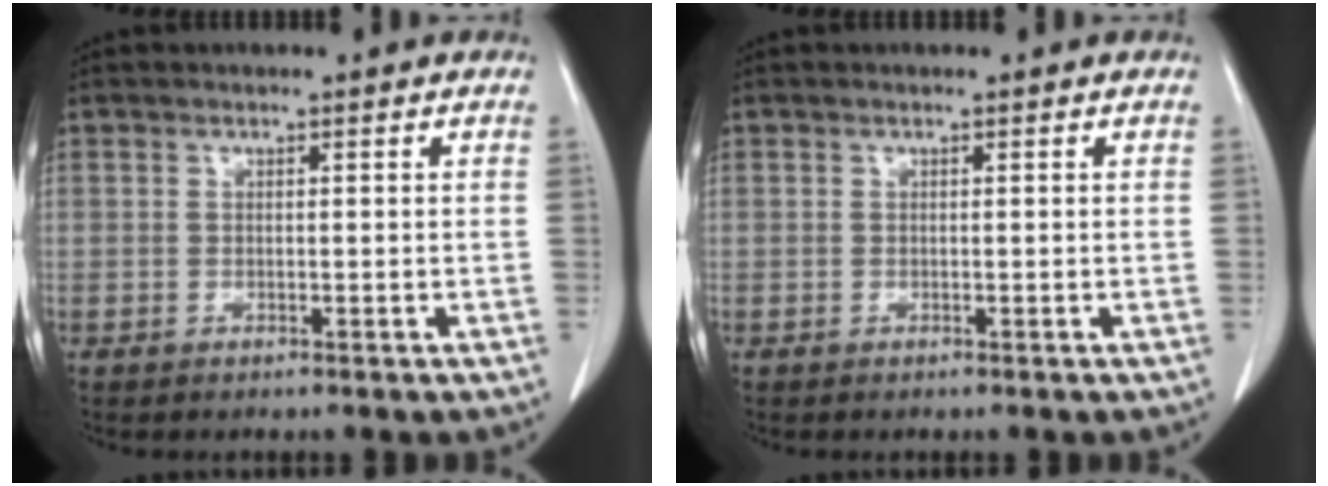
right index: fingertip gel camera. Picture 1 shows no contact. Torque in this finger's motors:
{"motor_torque": [0.00, 0.00, 0.00, 0.00]}